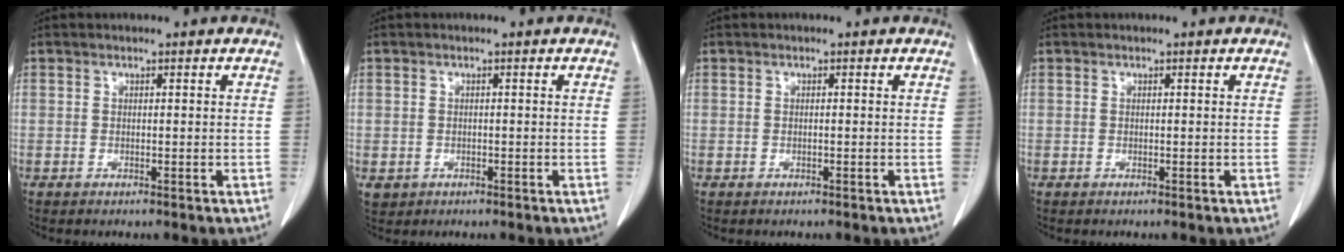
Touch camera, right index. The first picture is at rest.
{"total": 2.0, "force": [-0.6, 1.8, 0.4], "torque": [-0.005, 0.003, -0.002]}
{"total": 0.0}
{"total": 0.0}